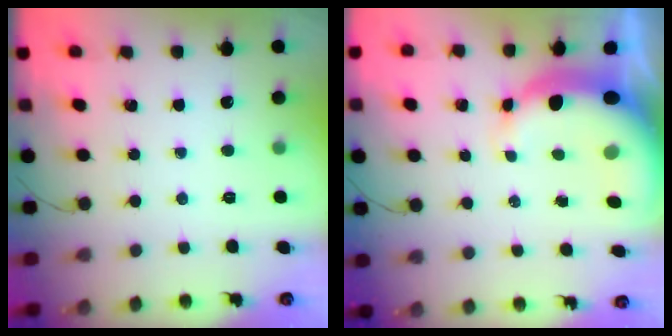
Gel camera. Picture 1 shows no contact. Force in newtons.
{"total": 8.8, "press": 8.5, "slide": 2.2}